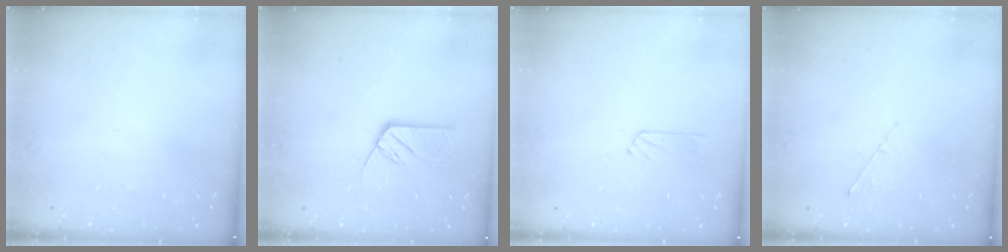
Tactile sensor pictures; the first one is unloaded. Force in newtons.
{"total": 7.9, "press": 7.9, "slide": 0.7}
{"total": 2.5, "press": 2.5, "slide": 0.2}
{"total": 2.8, "press": 2.8, "slide": 0.4}